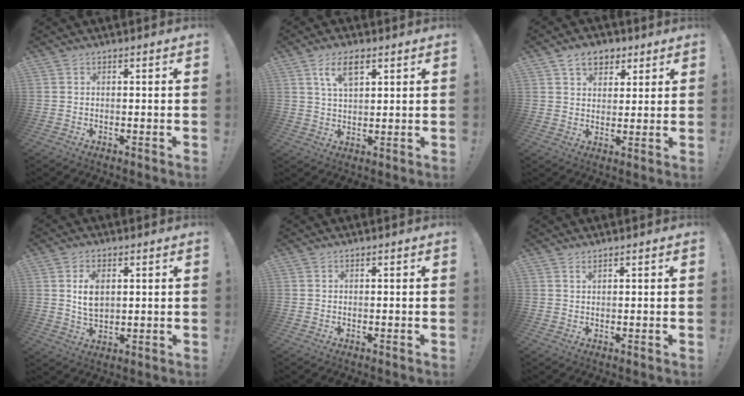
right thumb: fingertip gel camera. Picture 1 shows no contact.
{"total": 7.5, "force": [3.7, 3.5, 5.5], "torque": [-0.092, -0.004, 0.064]}
{"total": 7.8, "force": [4.2, 5.7, 3.3], "torque": [-0.038, -0.015, 0.079]}
{"total": 6.6, "force": [1.7, 3.8, 5.0], "torque": [-0.076, -0.006, 0.026]}
{"total": 0.0}
{"total": 0.8, "force": [0.7, 0.0, 0.5], "torque": [-0.003, -0.003, 0.012]}